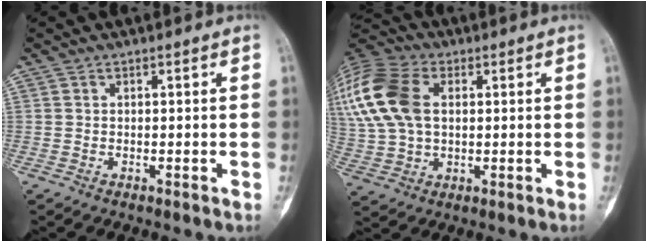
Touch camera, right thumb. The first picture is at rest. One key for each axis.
{"total": 23.2, "fx": 5.8, "fy": 15.7, "fz": 16.1, "tx": -0.396, "ty": 0.039, "tz": 0.112}